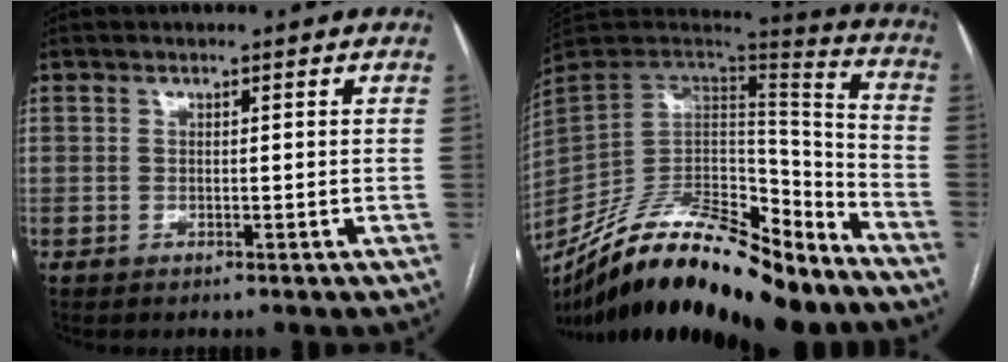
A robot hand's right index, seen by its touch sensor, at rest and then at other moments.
{"total": 27.5, "force": [-20.9, 8.6, 15.6], "torque": [-0.272, -0.004, -0.342]}